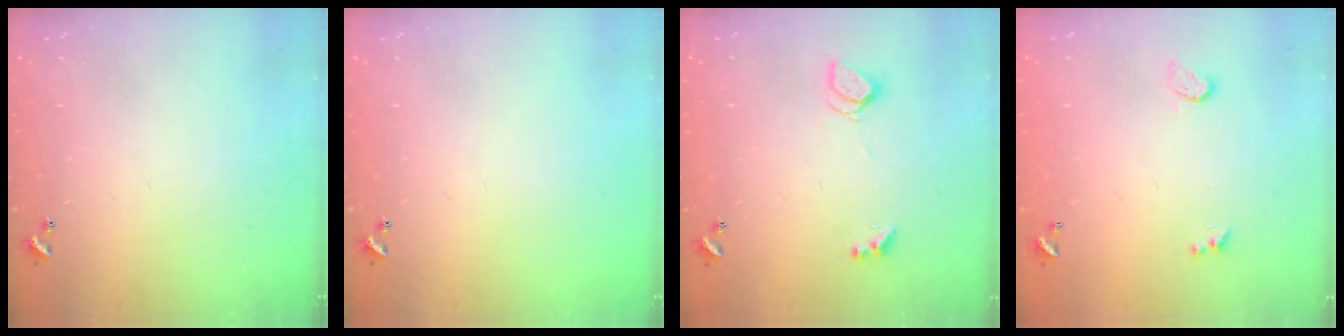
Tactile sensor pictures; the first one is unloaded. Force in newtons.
{"total": 0.0}
{"total": 2.2, "press": 2.1, "slide": 0.4}
{"total": 1.1, "press": 0.7, "slide": 0.8}